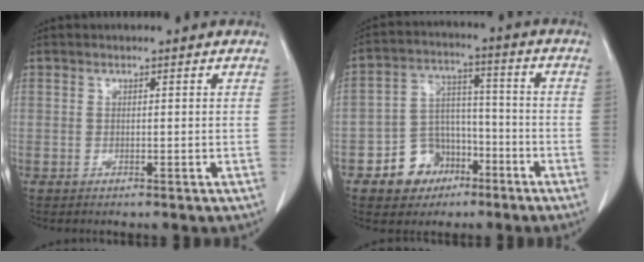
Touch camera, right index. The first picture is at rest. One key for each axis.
{"total": 9.2, "fx": -4.8, "fy": 7.2, "fz": 3.2, "tx": -0.056, "ty": 0.026, "tz": -0.073}